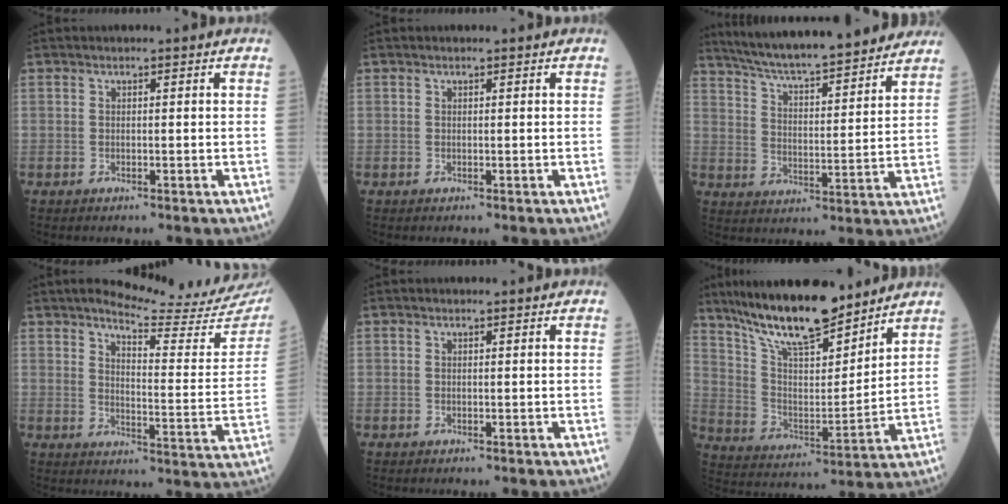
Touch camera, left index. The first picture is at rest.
{"total": 0.0}
{"total": 21.4, "force": [19.0, 2.1, 9.5], "torque": [-0.154, 0.011, 0.275]}
{"total": 17.9, "force": [16.8, 0.5, 6.0], "torque": [-0.086, -0.096, 0.196]}
{"total": 0.0}
{"total": 16.8, "force": [14.0, 3.7, 8.6], "torque": [-0.153, -0.001, 0.254]}